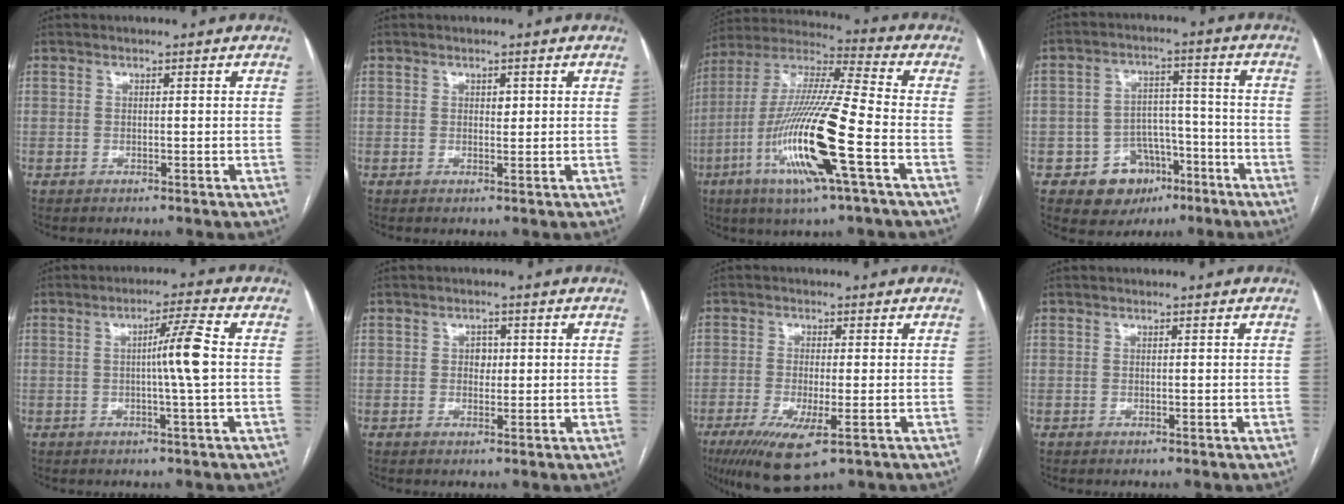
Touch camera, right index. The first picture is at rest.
{"total": 1.0, "force": [0.3, 0.6, 0.7], "torque": [-0.008, -0.001, 0.004]}
{"total": 19.3, "force": [-6.8, 0.7, 18.0], "torque": [-0.379, -0.020, -0.132]}
{"total": 8.8, "force": [-4.5, 7.0, 2.8], "torque": [-0.030, 0.027, -0.058]}
{"total": 5.7, "force": [-0.2, -1.3, 5.5], "torque": [-0.093, 0.006, -0.003]}
{"total": 1.7, "force": [0.2, 1.3, 1.1], "torque": [-0.013, 0.003, 0.003]}
{"total": 8.7, "force": [-4.3, 1.6, 7.4], "torque": [-0.133, -0.025, -0.068]}
{"total": 0.0}